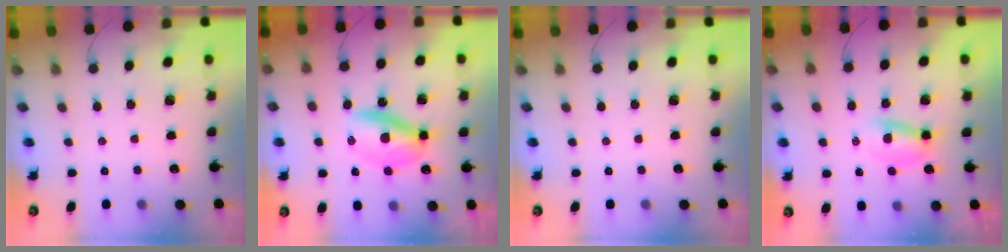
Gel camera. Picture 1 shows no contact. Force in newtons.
{"total": 6.9, "press": 6.9, "slide": 0.5}
{"total": 0.0}
{"total": 2.2, "press": 2.0, "slide": 1.1}